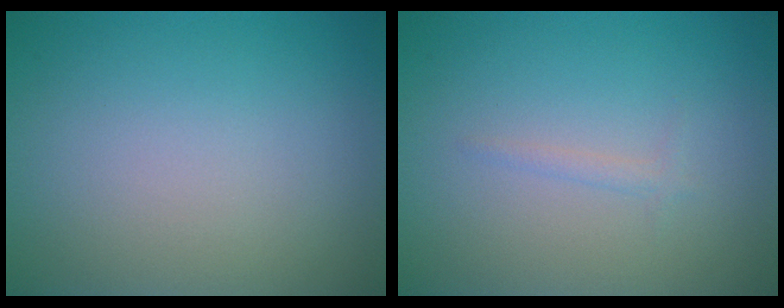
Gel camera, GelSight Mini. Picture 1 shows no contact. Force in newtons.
{"total": 1.0, "press": 1.0, "slide": 0.1}